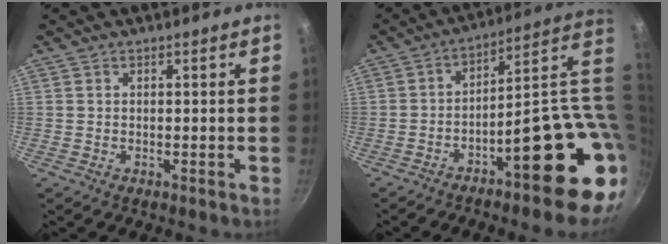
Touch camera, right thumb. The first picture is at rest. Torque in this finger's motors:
{"motor_torque": [3.36, 1.65, 2.05, -0.72, 0.28]}